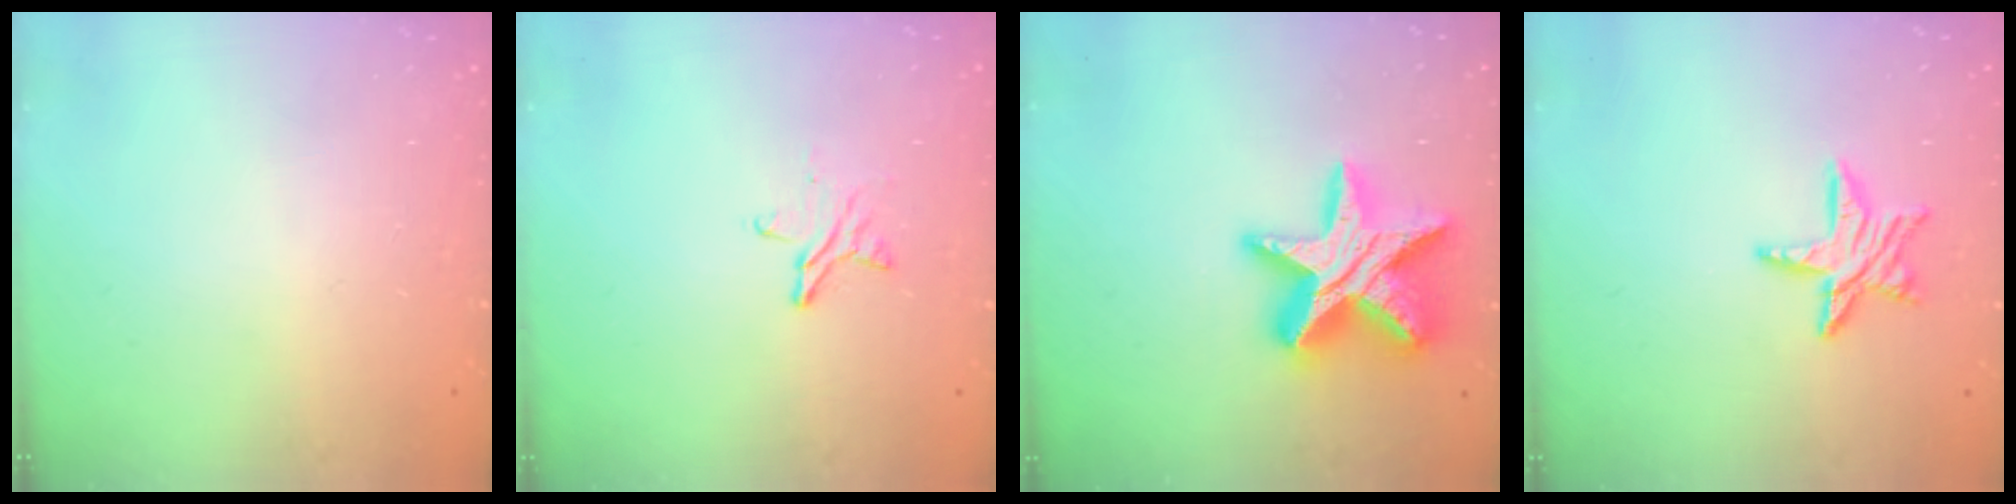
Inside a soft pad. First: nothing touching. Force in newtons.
{"total": 4.9, "press": 4.9, "slide": 0.3}
{"total": 19.7, "press": 19.6, "slide": 1.8}
{"total": 10.6, "press": 10.6, "slide": 0.8}